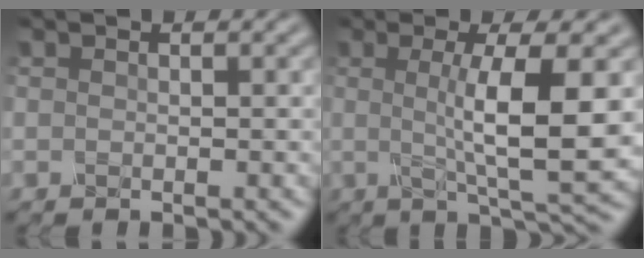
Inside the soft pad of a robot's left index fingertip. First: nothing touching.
{"total": 7.6, "force": [0.5, 1.4, 7.5], "torque": [-0.111, -0.002, 0.009]}